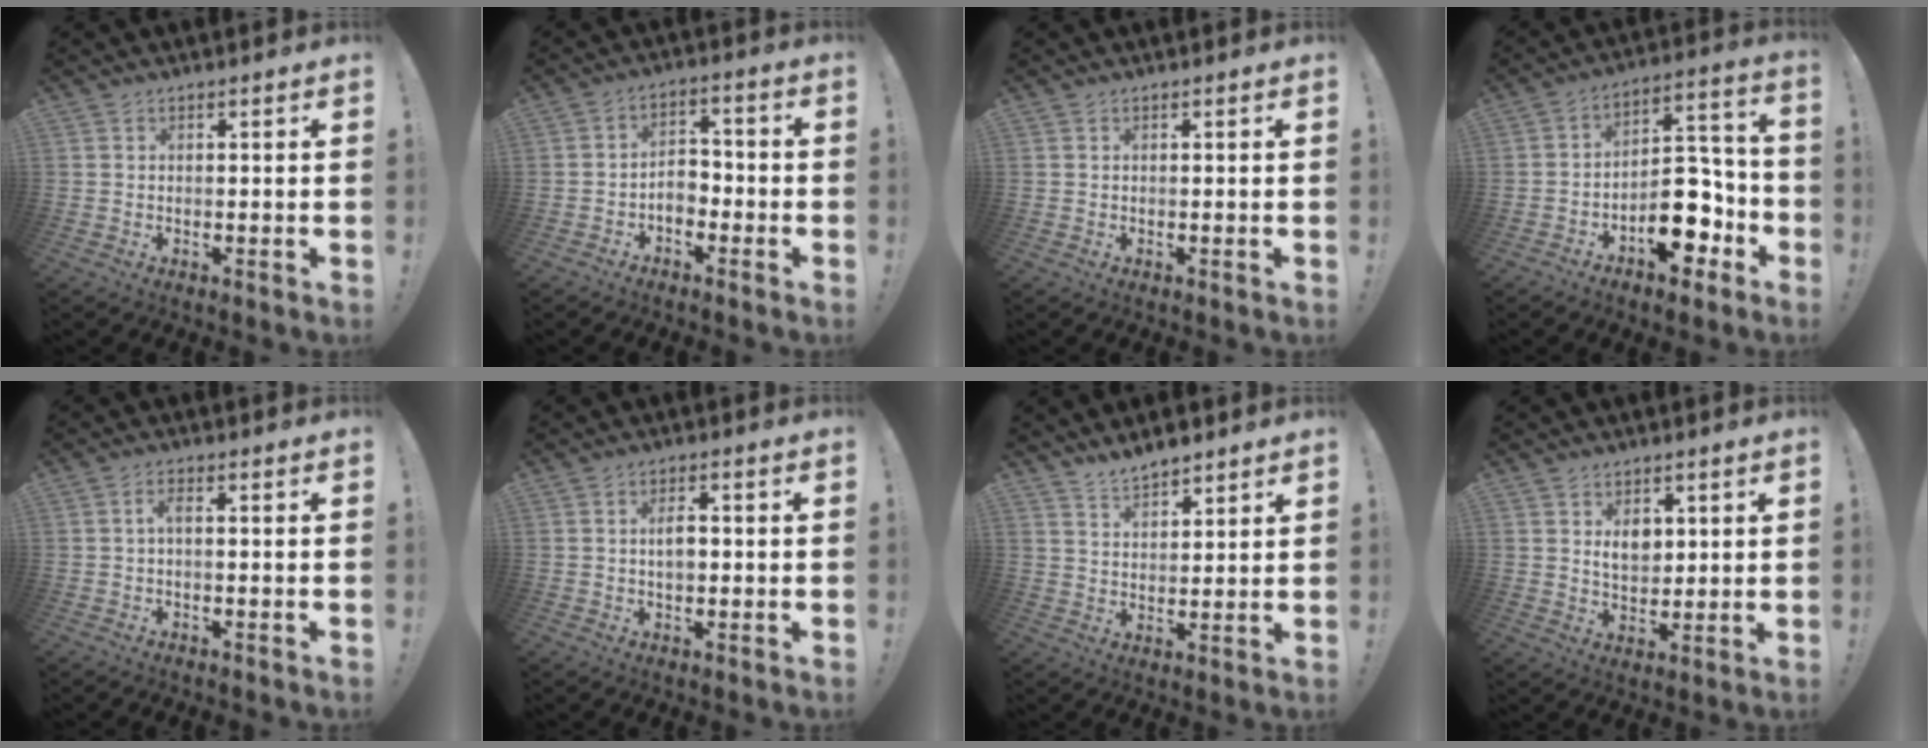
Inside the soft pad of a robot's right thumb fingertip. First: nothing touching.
{"total": 5.7, "force": [-2.1, 4.1, 3.4], "torque": [-0.059, 0.011, -0.039]}
{"total": 0.0}
{"total": 15.9, "force": [-7.3, 9.3, 10.6], "torque": [-0.122, 0.060, -0.108]}
{"total": 2.5, "force": [-0.5, 0.6, 2.3], "torque": [-0.044, 0.008, -0.011]}
{"total": 3.7, "force": [0.2, 2.0, 3.1], "torque": [-0.050, 0.002, -0.004]}
{"total": 5.7, "force": [5.2, 1.9, 1.5], "torque": [-0.021, -0.035, 0.095]}
{"total": 6.1, "force": [2.7, 4.6, 2.9], "torque": [-0.035, -0.017, 0.048]}